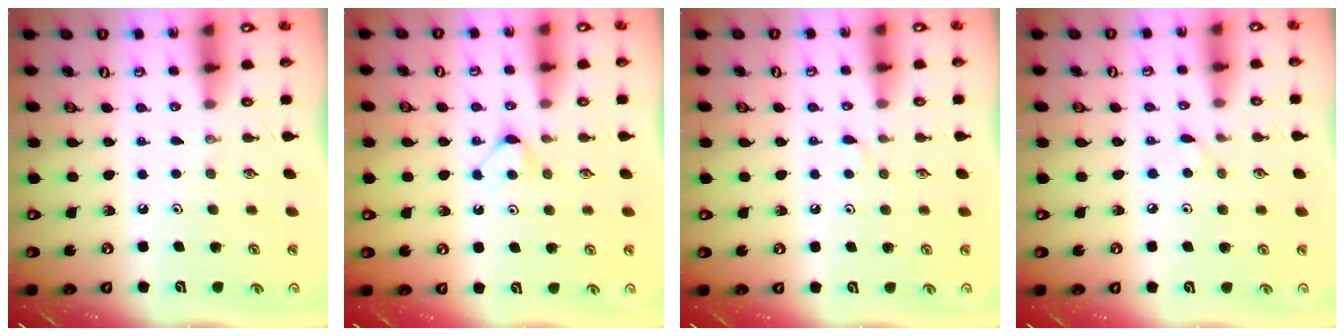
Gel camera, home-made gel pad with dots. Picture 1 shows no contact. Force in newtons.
{"total": 3.9, "press": 3.9, "slide": 0.4}
{"total": 3.1, "press": 3.1, "slide": 0.4}
{"total": 3.3, "press": 3.2, "slide": 0.3}